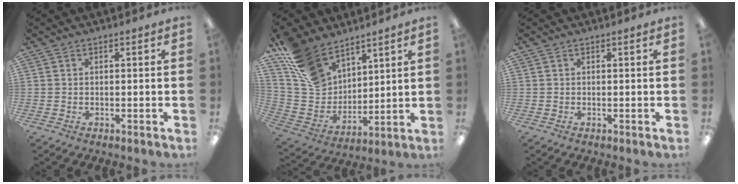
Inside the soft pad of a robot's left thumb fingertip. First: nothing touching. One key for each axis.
{"total": 15.8, "fx": 11.0, "fy": 9.7, "fz": 5.8, "tx": -0.132, "ty": -0.059, "tz": 0.221}
{"total": 0.0}